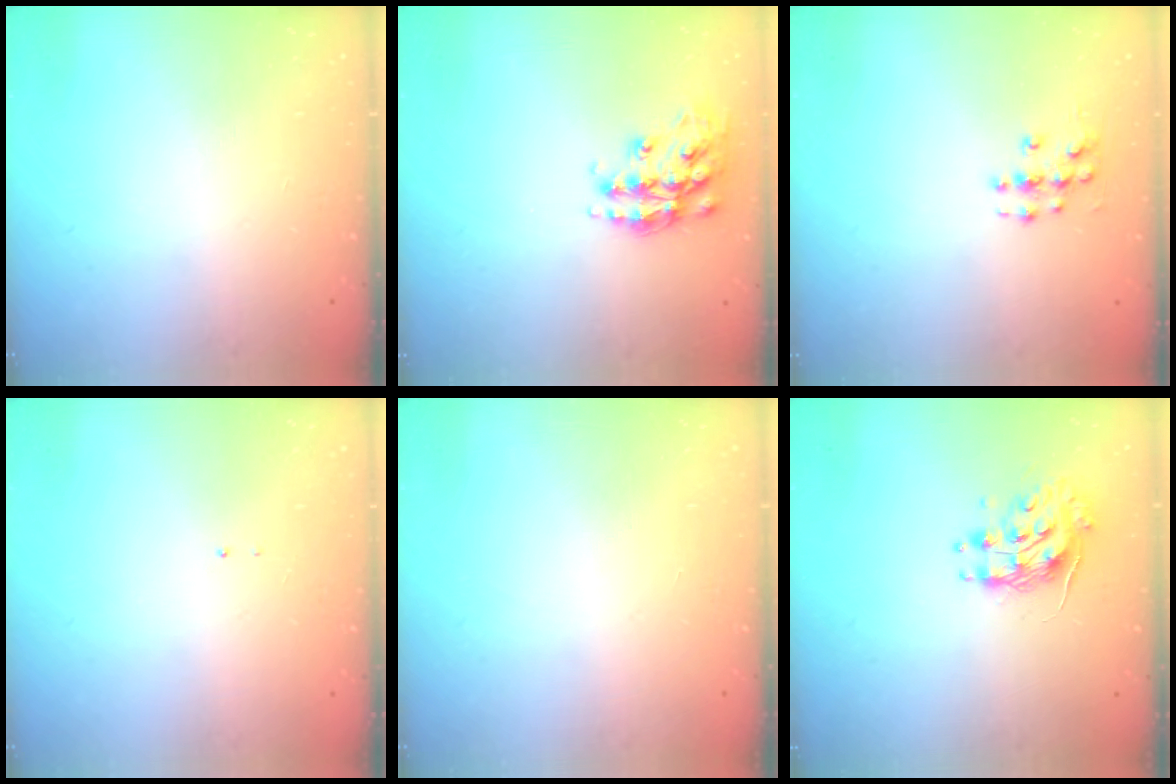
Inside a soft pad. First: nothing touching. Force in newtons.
{"total": 15.1, "press": 15.0, "slide": 1.0}
{"total": 3.9, "press": 3.9, "slide": 0.2}
{"total": 0.7, "press": 0.7, "slide": 0.1}
{"total": 0.0}
{"total": 9.3, "press": 9.3, "slide": 0.5}